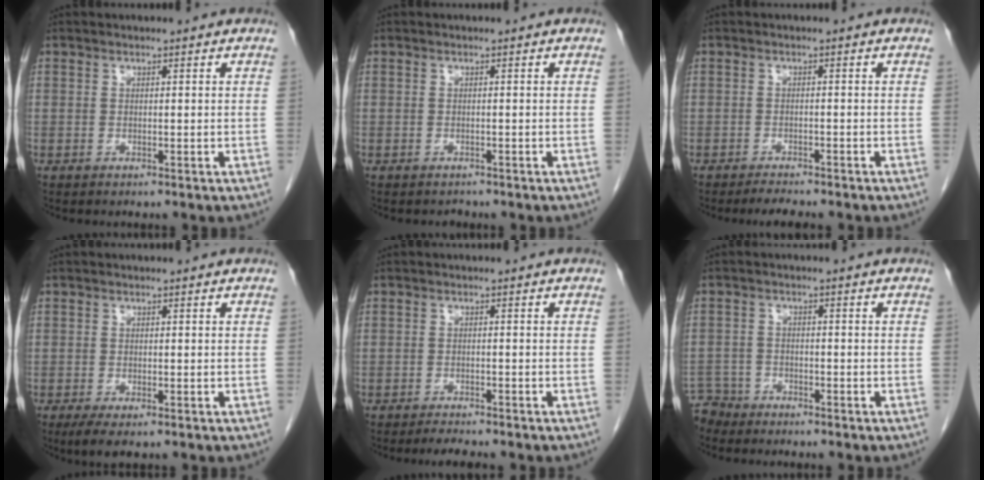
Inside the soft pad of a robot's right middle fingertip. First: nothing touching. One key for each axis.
{"total": 0.7, "fx": -0.6, "fy": 0.3, "fz": -0.2, "tx": -0.007, "ty": -0.002, "tz": -0.011}
{"total": 2.6, "fx": -2.4, "fy": 0.1, "fz": 1.0, "tx": -0.024, "ty": -0.009, "tz": -0.036}
{"total": 3.1, "fx": -1.9, "fy": 1.0, "fz": 2.3, "tx": -0.046, "ty": -0.009, "tz": -0.029}
{"total": 2.6, "fx": -2.4, "fy": 0.1, "fz": 1.0, "tx": -0.023, "ty": -0.009, "tz": -0.036}
{"total": 4.1, "fx": -3.8, "fy": 1.4, "fz": -0.9, "tx": 0.018, "ty": -0.005, "tz": -0.074}